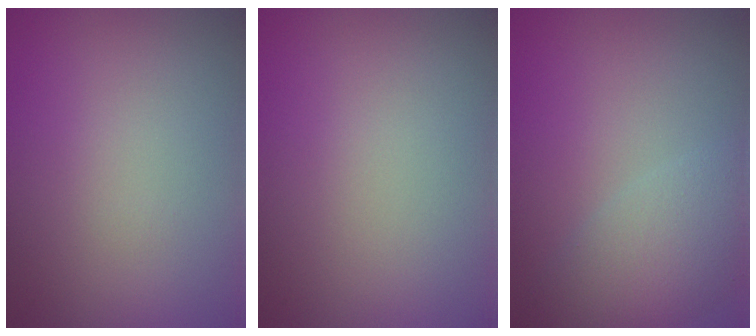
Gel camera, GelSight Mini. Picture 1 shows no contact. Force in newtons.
{"total": 0.0}
{"total": 4.8, "press": 4.8, "slide": 0.5}